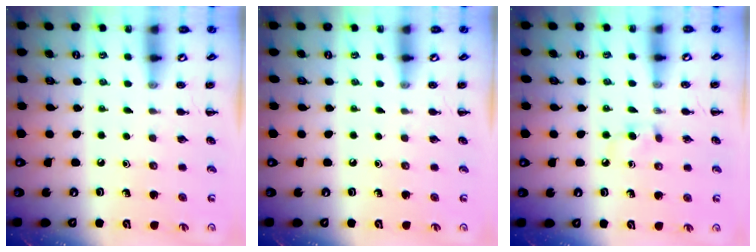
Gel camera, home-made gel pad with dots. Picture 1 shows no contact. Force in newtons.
{"total": 0.0}
{"total": 3.4, "press": 3.2, "slide": 1.3}